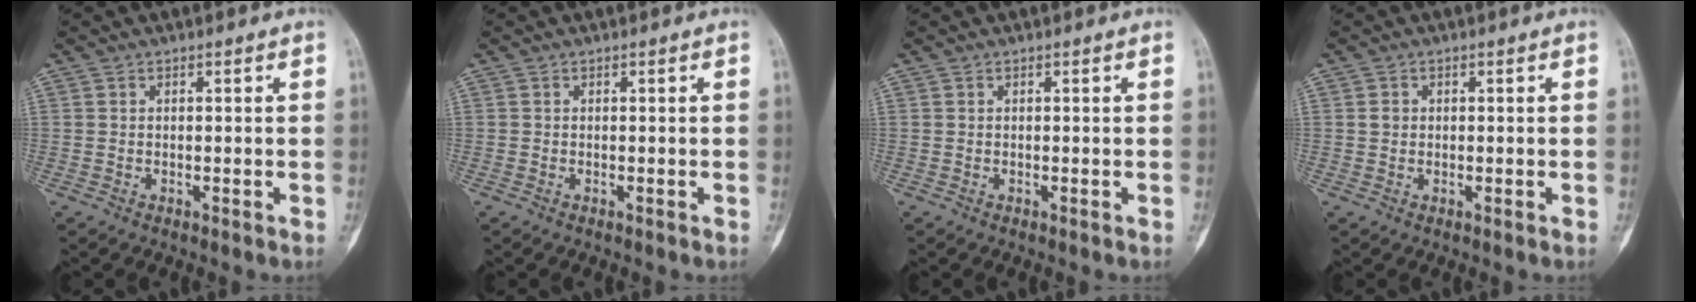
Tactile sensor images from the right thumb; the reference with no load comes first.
{"total": 0.0}
{"total": 0.0}
{"total": 1.3, "force": [0.2, 1.1, 0.5], "torque": [-0.007, 0.002, 0.004]}